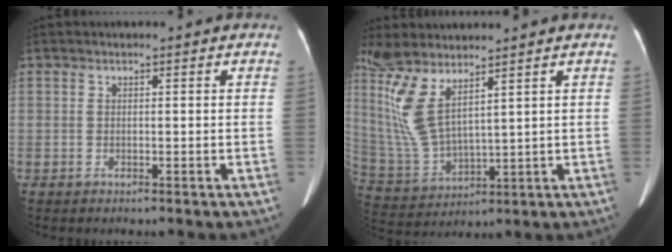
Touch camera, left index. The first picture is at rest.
{"total": 10.1, "force": [6.1, 2.4, 7.7], "torque": [-0.188, -0.011, 0.138]}